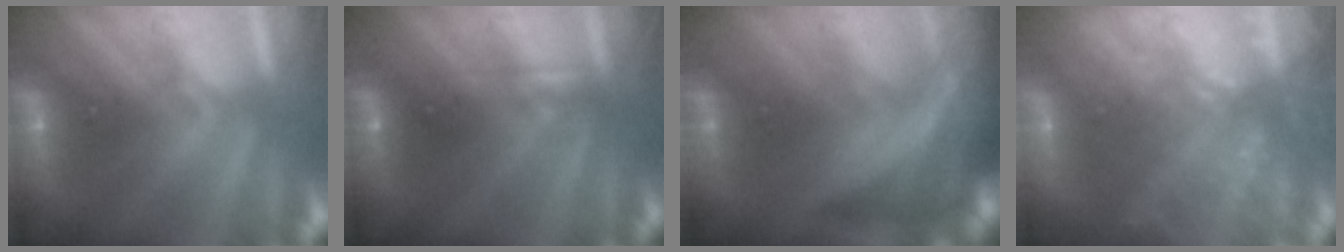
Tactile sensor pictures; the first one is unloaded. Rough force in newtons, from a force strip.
{"total": 2.3}
{"total": 9.1}
{"total": 6.8}